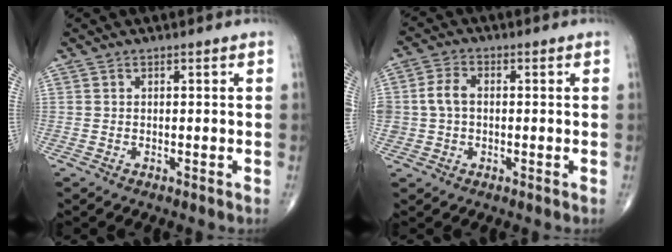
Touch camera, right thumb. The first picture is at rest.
{"total": 4.9, "force": [0.1, 3.6, 3.3], "torque": [-0.064, 0.013, -0.002]}